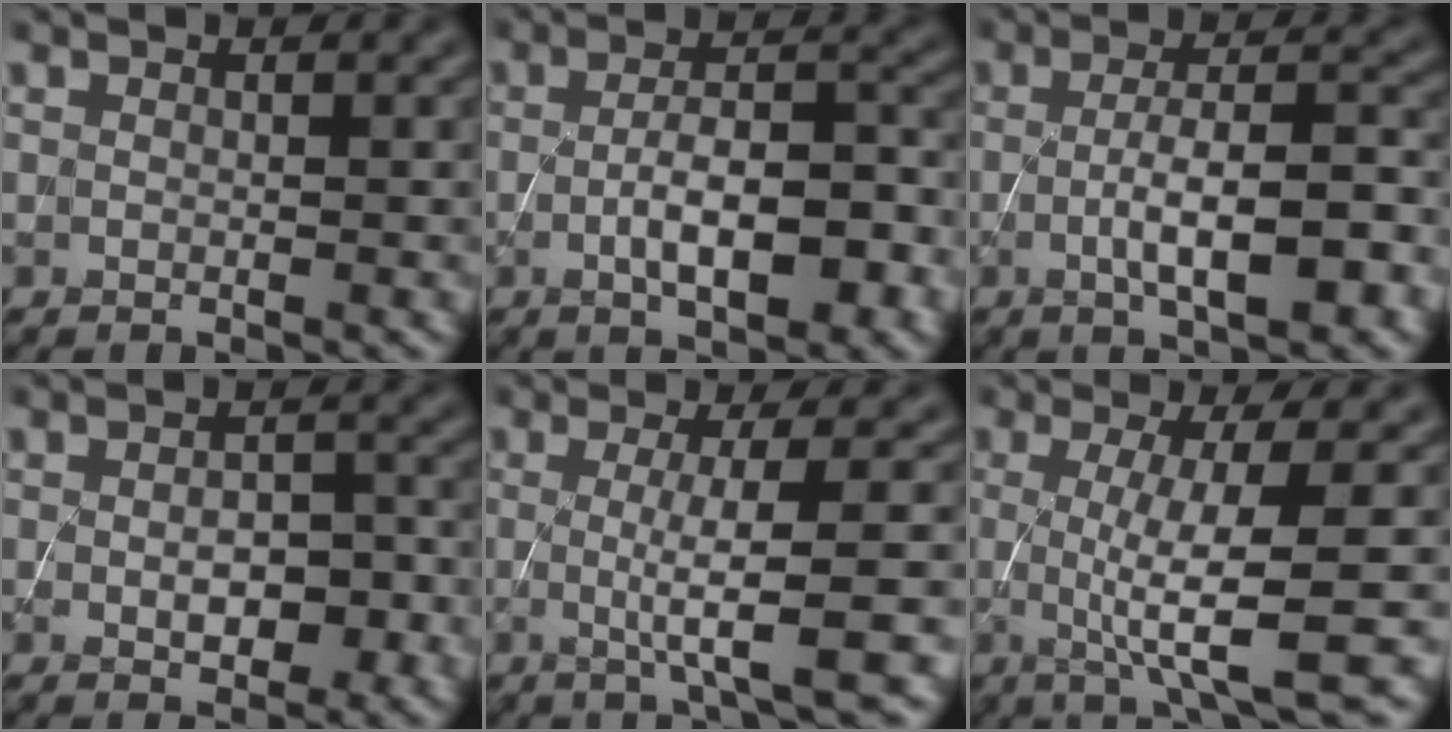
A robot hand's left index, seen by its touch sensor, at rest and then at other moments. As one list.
[{"total": 6.5, "force": [-1.6, 2.3, 5.9], "torque": [-0.100, 0.002, -0.023]}, {"total": 6.9, "force": [-1.4, 1.8, 6.5], "torque": [-0.108, 0.003, -0.021]}, {"total": 3.4, "force": [-0.7, 1.8, 2.8], "torque": [-0.048, -0.001, -0.007]}, {"total": 6.1, "force": [-0.4, 1.2, 6.0], "torque": [-0.091, -0.001, -0.006]}, {"total": 7.1, "force": [-0.6, 1.1, 7.0], "torque": [-0.113, -0.005, -0.006]}]